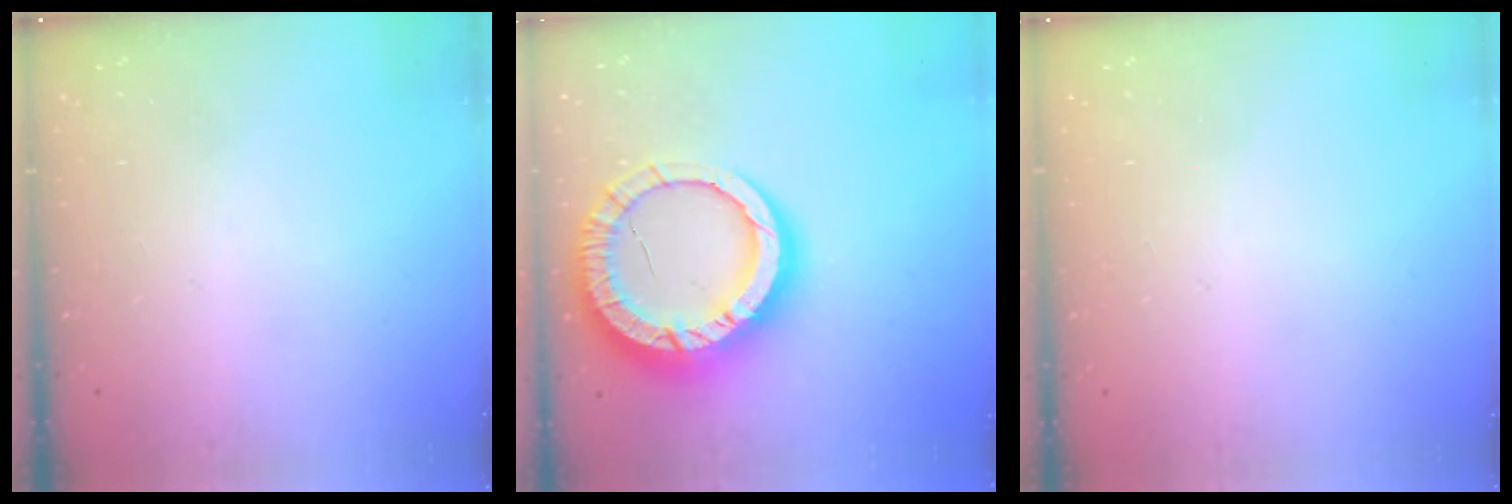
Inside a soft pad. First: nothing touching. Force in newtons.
{"total": 19.3, "press": 19.2, "slide": 1.7}
{"total": 2.6, "press": 2.6, "slide": 0.2}